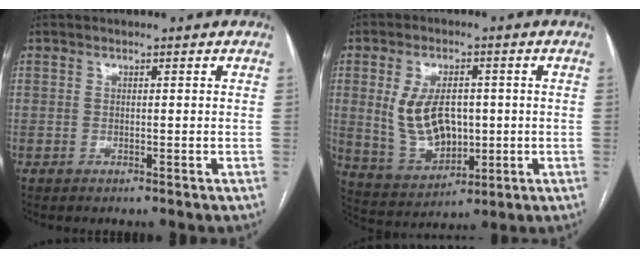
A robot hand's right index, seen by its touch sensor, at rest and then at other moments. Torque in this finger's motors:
{"motor_torque": [0.47, -0.03, 0.35, 0.09]}